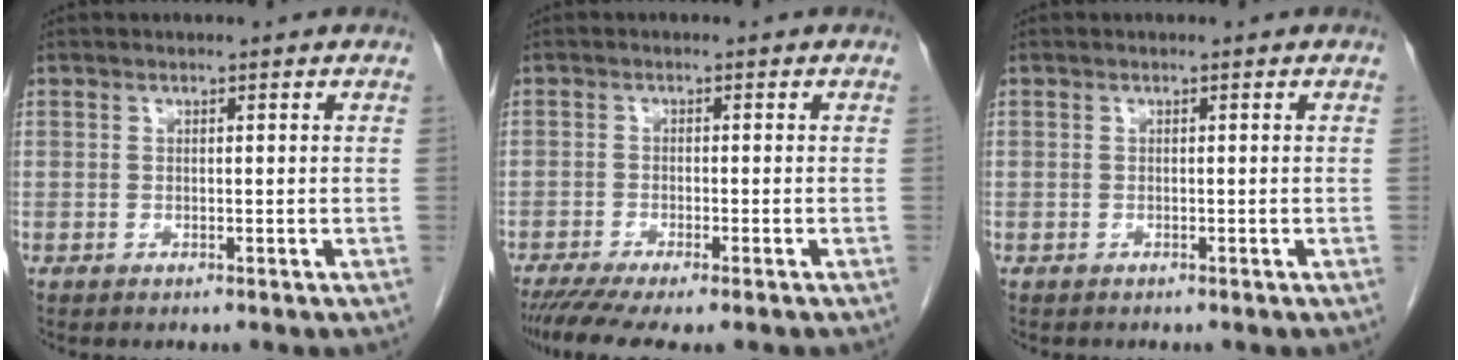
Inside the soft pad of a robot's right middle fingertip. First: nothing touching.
{"total": 8.5, "force": [-6.8, 1.0, 5.1], "torque": [-0.073, -0.015, -0.107]}
{"total": 0.0}